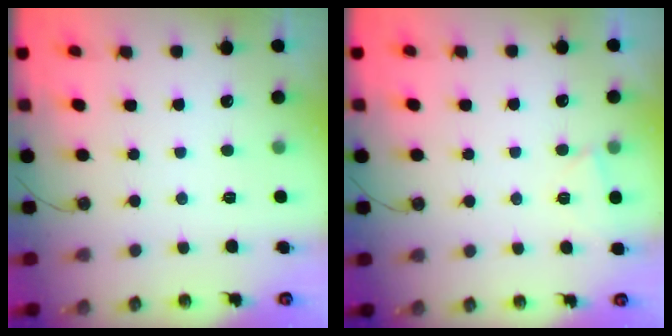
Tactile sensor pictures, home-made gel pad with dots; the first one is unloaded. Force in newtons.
{"total": 2.5, "press": 2.5, "slide": 0.4}